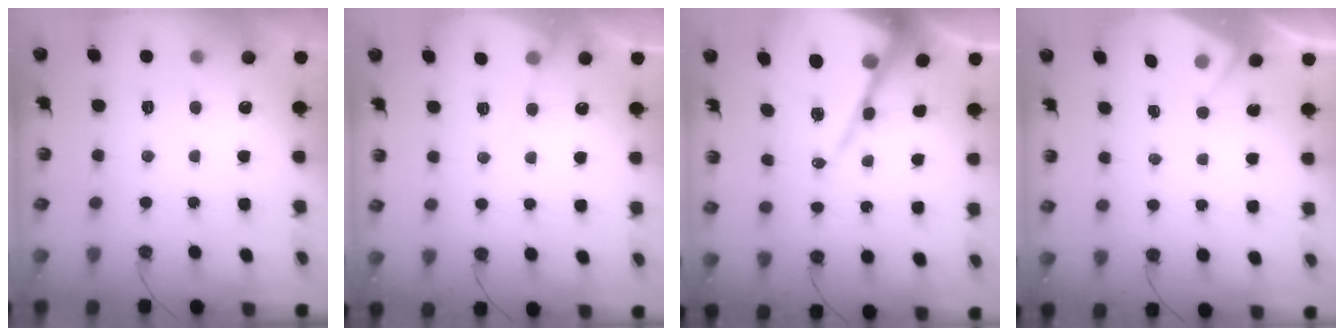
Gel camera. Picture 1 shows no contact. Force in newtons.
{"total": 5.5, "press": 5.4, "slide": 0.8}
{"total": 19.4, "press": 19.3, "slide": 1.9}
{"total": 2.8, "press": 2.7, "slide": 0.4}